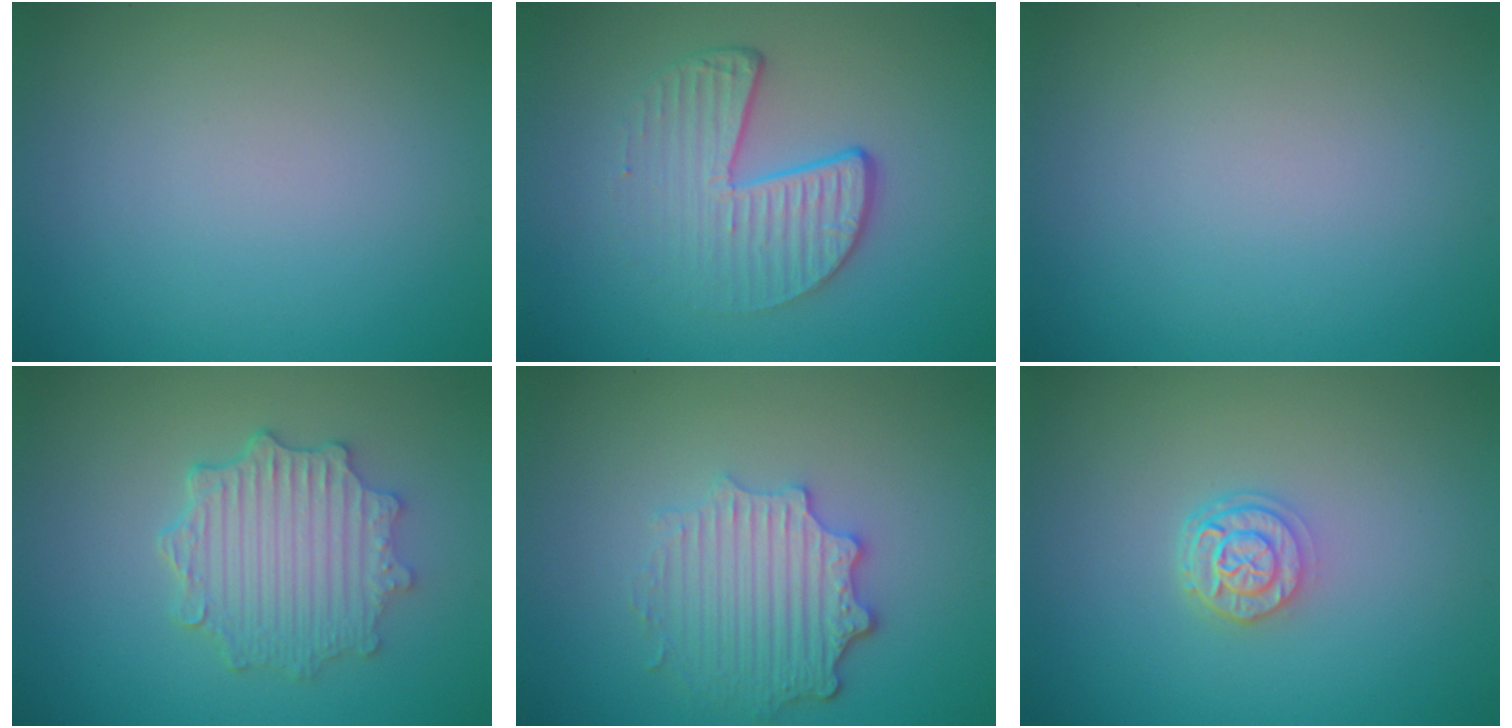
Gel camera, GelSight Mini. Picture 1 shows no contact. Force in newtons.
{"total": 4.7, "press": 3.0, "slide": 3.6}
{"total": 0.0}
{"total": 4.9, "press": 4.0, "slide": 2.8}
{"total": 4.3, "press": 3.4, "slide": 2.7}
{"total": 2.5, "press": 2.0, "slide": 1.5}